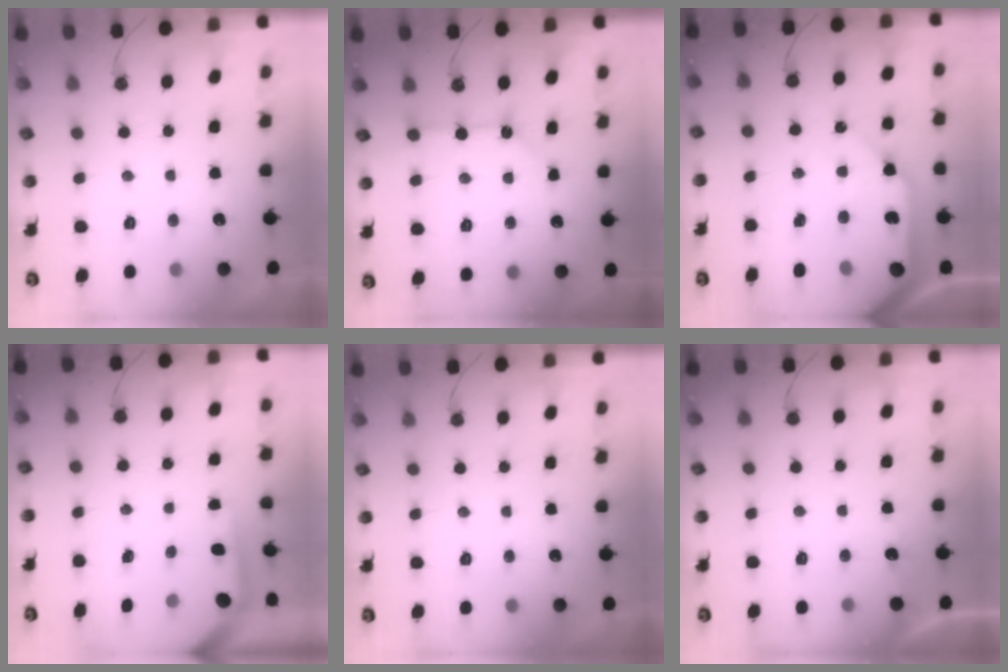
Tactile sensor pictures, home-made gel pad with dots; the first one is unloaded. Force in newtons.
{"total": 2.5, "press": 2.5, "slide": 0.2}
{"total": 15.5, "press": 15.3, "slide": 2.2}
{"total": 3.7, "press": 3.7, "slide": 0.4}
{"total": 0.0}
{"total": 2.2, "press": 2.2, "slide": 0.3}